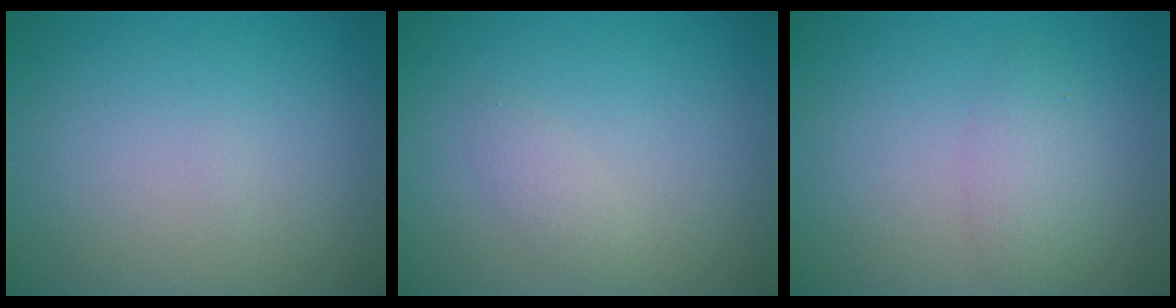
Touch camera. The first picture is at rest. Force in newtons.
{"total": 1.1, "press": 1.1, "slide": 0.0}
{"total": 2.2, "press": 2.2, "slide": 0.1}